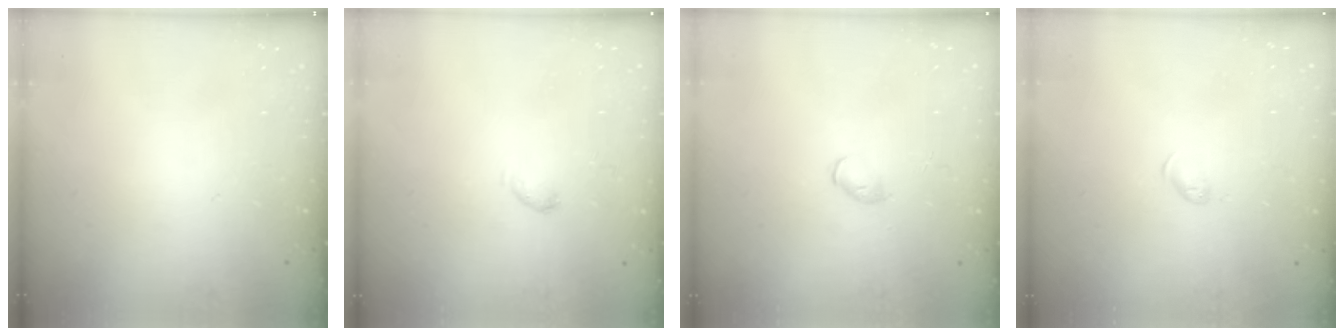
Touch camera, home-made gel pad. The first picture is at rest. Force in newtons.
{"total": 2.9, "press": 2.9, "slide": 0.5}
{"total": 2.9, "press": 2.9, "slide": 0.7}
{"total": 3.7, "press": 3.6, "slide": 0.7}